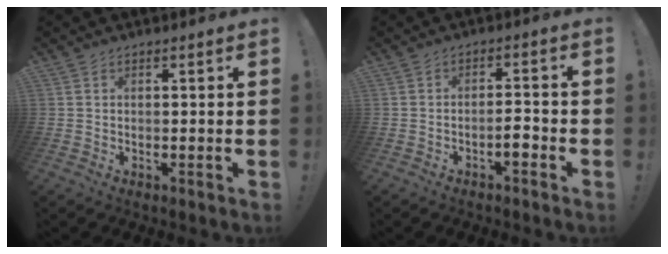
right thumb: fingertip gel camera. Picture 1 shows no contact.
{"total": 4.4, "force": [-2.4, 1.3, 3.4], "torque": [-0.048, 0.006, -0.042]}